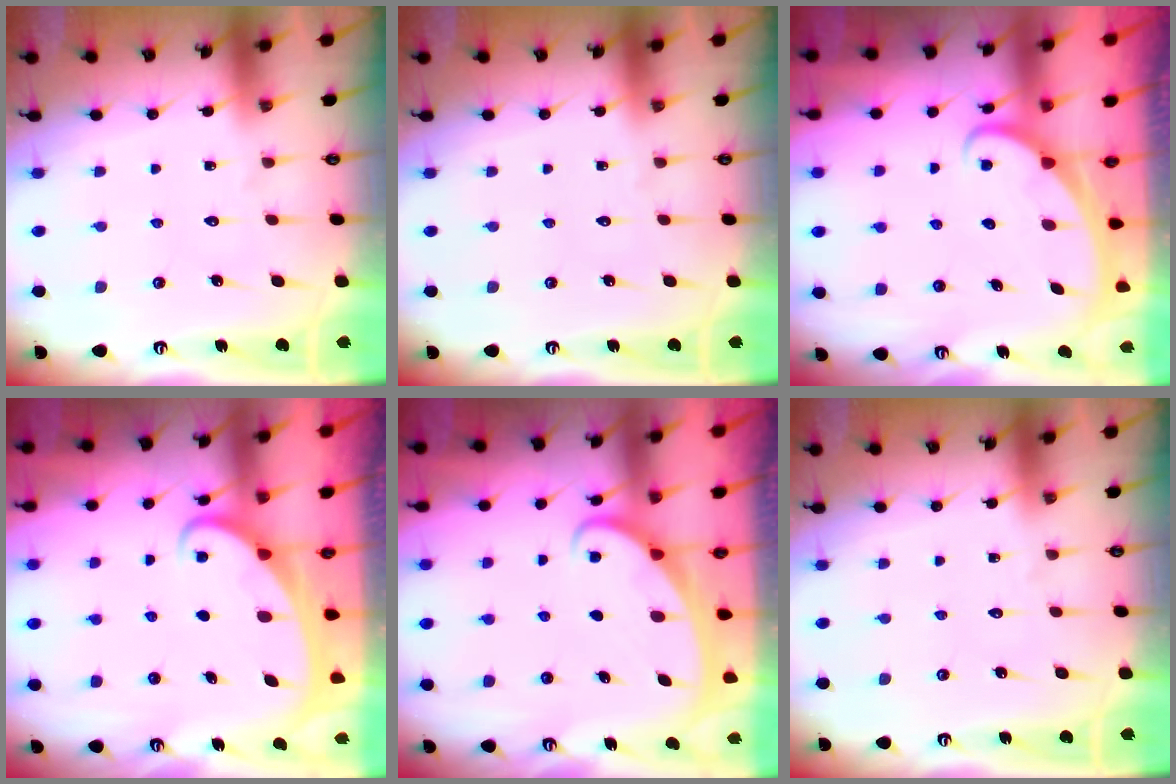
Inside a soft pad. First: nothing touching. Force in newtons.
{"total": 0.0}
{"total": 2.2, "press": 2.2, "slide": 0.1}
{"total": 1.9, "press": 1.9, "slide": 0.3}
{"total": 2.2, "press": 2.2, "slide": 0.3}
{"total": 0.0}